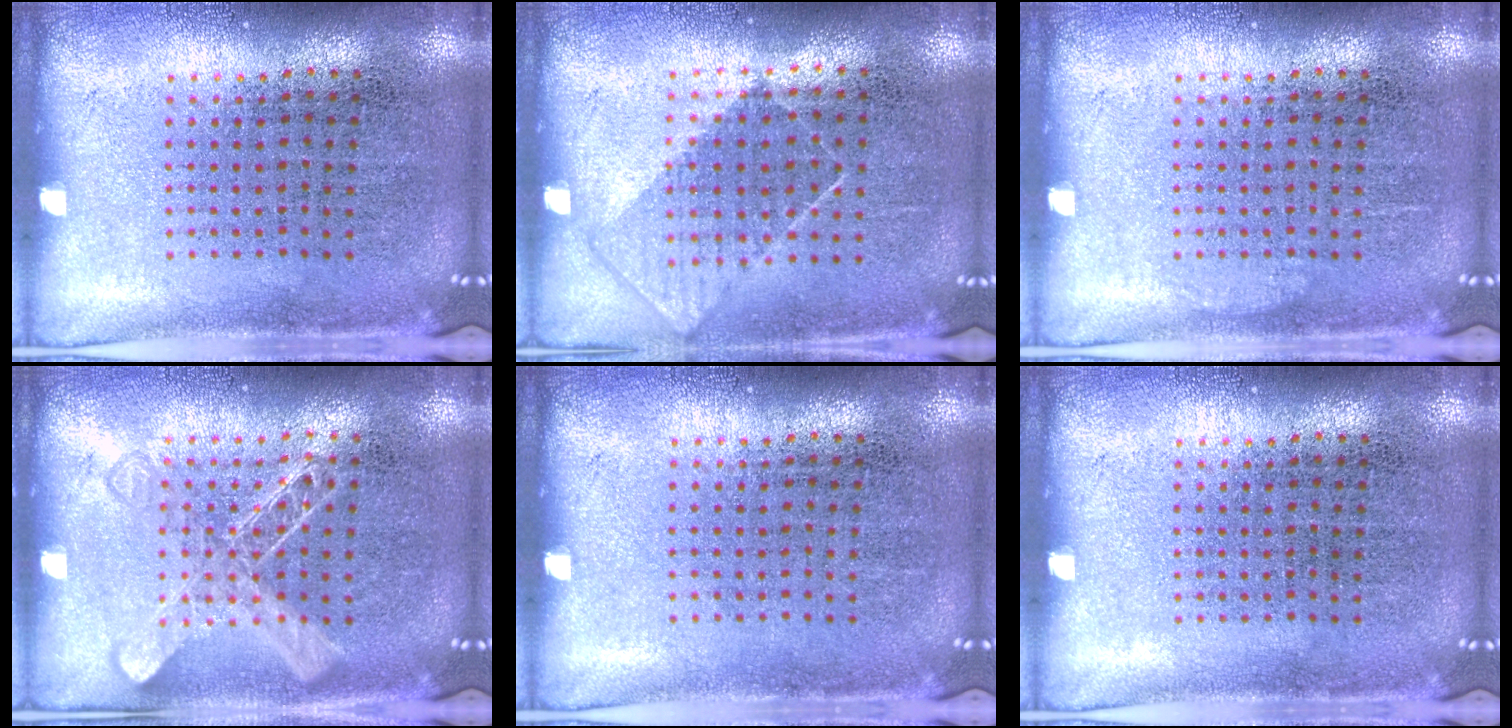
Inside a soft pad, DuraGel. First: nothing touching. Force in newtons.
{"total": 0.8, "press": 0.7, "slide": 0.4}
{"total": 0.5, "press": 0.5, "slide": 0.1}
{"total": 2.1, "press": 2.1, "slide": 0.5}
{"total": 0.0}
{"total": 0.0}